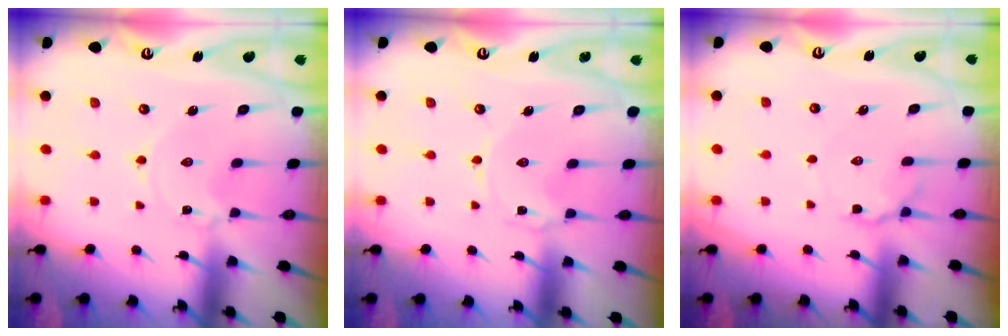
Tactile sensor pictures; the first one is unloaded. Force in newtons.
{"total": 0.0}
{"total": 6.5, "press": 6.4, "slide": 1.2}